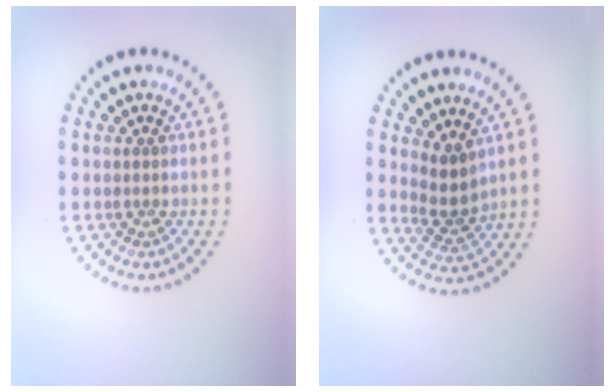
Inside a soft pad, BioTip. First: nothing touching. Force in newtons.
{"total": 2.5, "press": 2.0, "slide": 1.5}